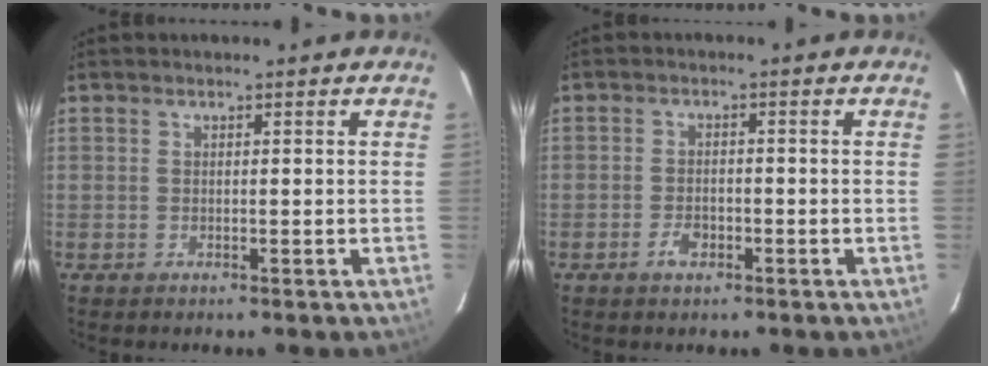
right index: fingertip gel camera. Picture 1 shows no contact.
{"total": 2.9, "force": [-1.6, 1.6, 1.7], "torque": [-0.037, 0.002, -0.030]}